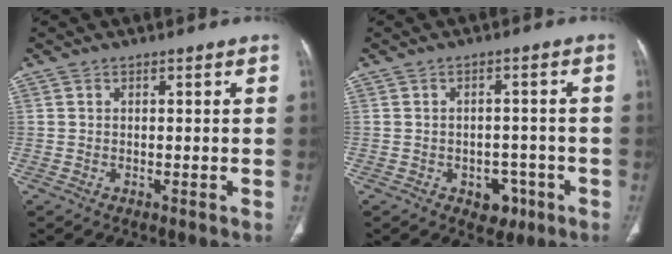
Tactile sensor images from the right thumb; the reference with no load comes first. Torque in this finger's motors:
{"motor_torque": [3.35, 1.32, 0.21, -0.74, -0.04]}